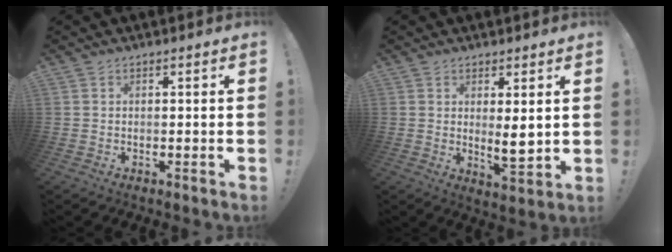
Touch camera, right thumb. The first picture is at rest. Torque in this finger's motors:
{"motor_torque": [0.11, -0.31, 0.11, 0.33, 0.01]}